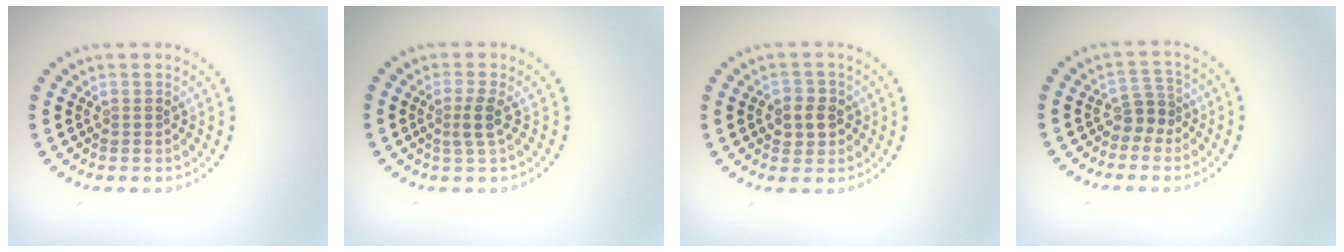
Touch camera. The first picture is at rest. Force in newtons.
{"total": 1.7, "press": 1.3, "slide": 1.1}
{"total": 2.5, "press": 2.4, "slide": 0.7}
{"total": 2.0, "press": 1.5, "slide": 1.4}